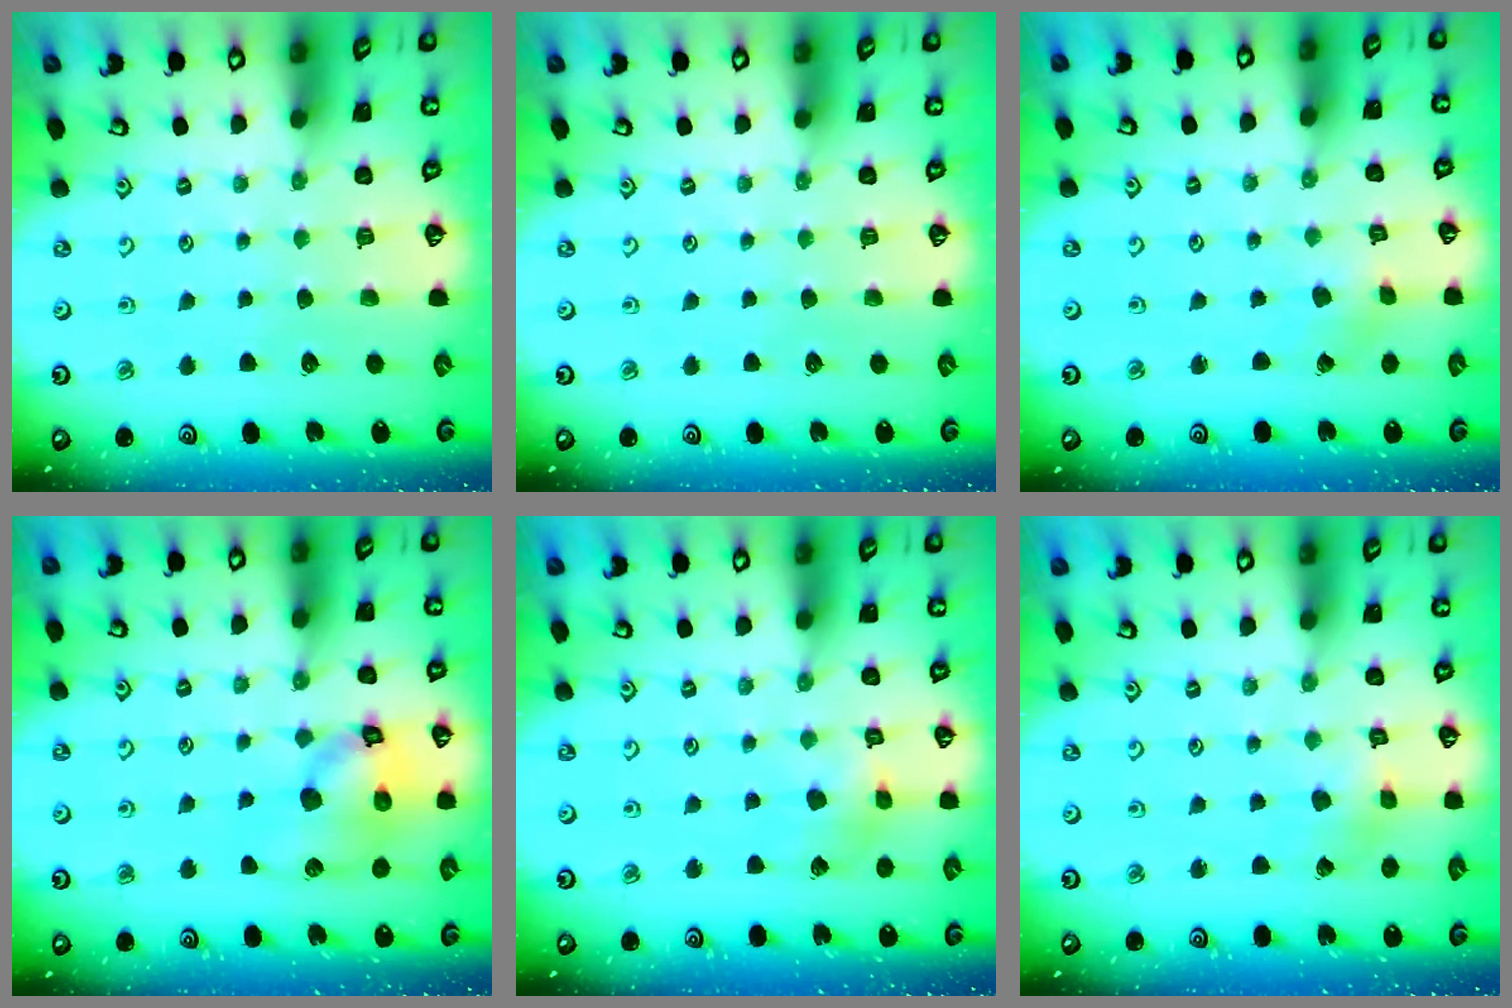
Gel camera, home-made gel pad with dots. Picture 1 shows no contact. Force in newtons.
{"total": 0.0}
{"total": 1.1, "press": 1.0, "slide": 0.1}
{"total": 14.6, "press": 14.5, "slide": 2.1}
{"total": 5.6, "press": 5.6, "slide": 0.5}
{"total": 2.3, "press": 2.3, "slide": 0.1}